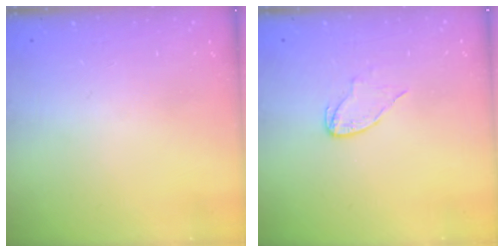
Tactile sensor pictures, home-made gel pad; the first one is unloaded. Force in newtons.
{"total": 4.5, "press": 4.4, "slide": 0.3}